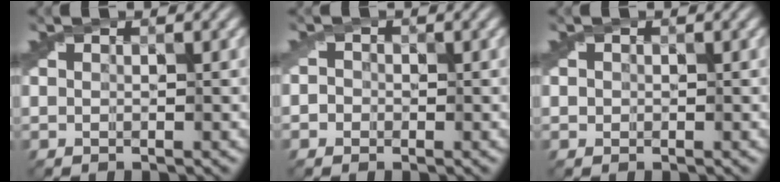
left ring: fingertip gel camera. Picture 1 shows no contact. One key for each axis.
{"total": 1.9, "fx": 0.1, "fy": 1.8, "fz": 0.8, "tx": -0.007, "ty": 0.009, "tz": -0.014}
{"total": 0.7, "fx": -0.1, "fy": 0.7, "fz": 0.1, "tx": -0.001, "ty": -0.003, "tz": -0.005}